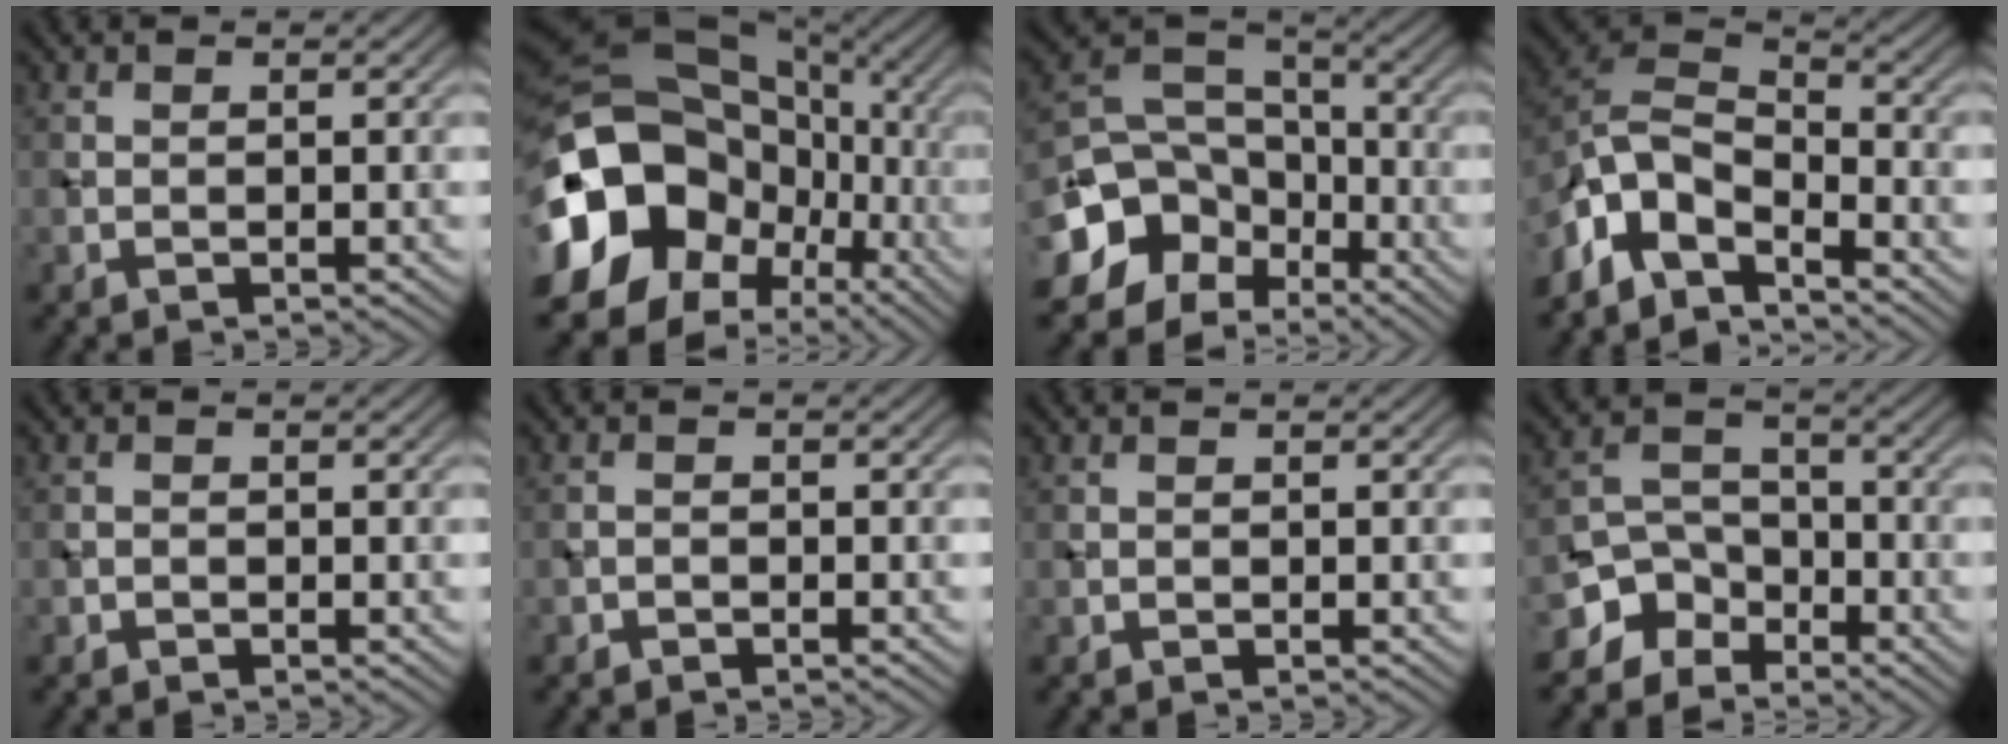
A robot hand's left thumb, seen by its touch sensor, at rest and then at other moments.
{"total": 21.6, "force": [-3.8, 17.4, 12.1], "torque": [-0.264, -0.018, -0.066]}
{"total": 15.7, "force": [-7.4, 12.3, 6.3], "torque": [-0.159, -0.046, -0.139]}
{"total": 9.1, "force": [-5.6, 4.0, 5.9], "torque": [-0.119, 0.000, -0.133]}
{"total": 0.6, "force": [-0.5, 0.4, 0.1], "torque": [0.001, -0.001, -0.010]}
{"total": 0.9, "force": [-0.8, 0.5, 0.2], "torque": [-0.001, 0.000, -0.017]}
{"total": 0.0}
{"total": 5.9, "force": [-4.2, 4.1, 1.2], "torque": [-0.026, -0.005, -0.095]}